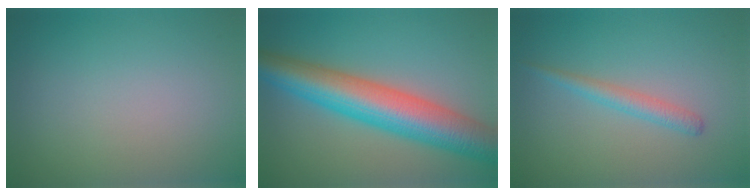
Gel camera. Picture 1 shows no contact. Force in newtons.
{"total": 9.7, "press": 9.6, "slide": 0.4}
{"total": 1.8, "press": 1.8, "slide": 0.0}